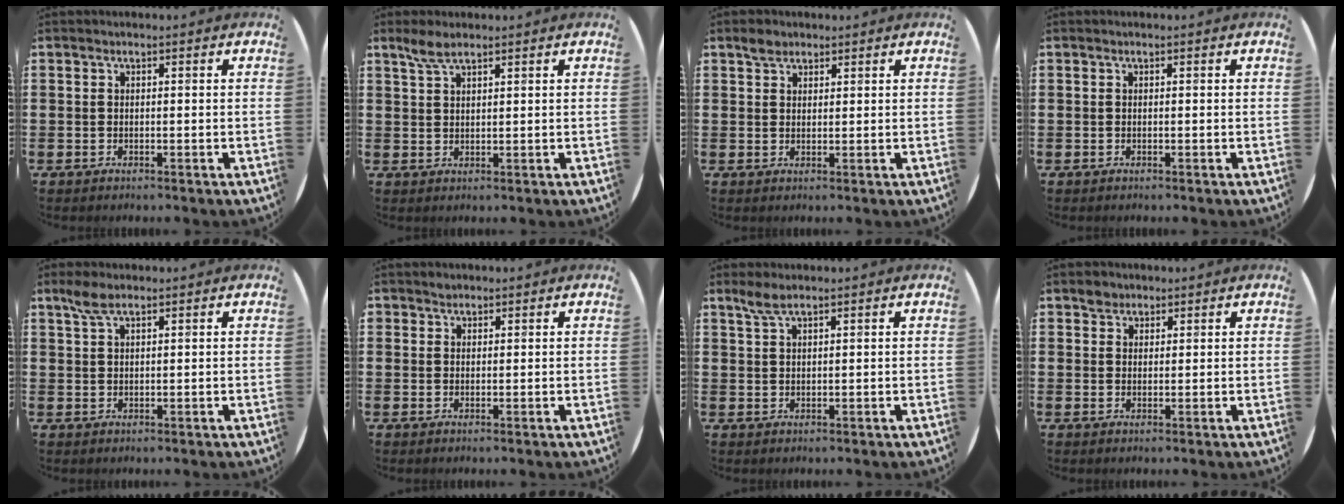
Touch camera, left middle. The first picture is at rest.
{"total": 2.9, "force": [2.3, 0.8, 1.6], "torque": [-0.035, 0.005, 0.042]}
{"total": 2.0, "force": [1.7, 1.1, 0.3], "torque": [0.001, 0.002, 0.031]}
{"total": 0.0}
{"total": 2.9, "force": [2.1, 1.0, 1.7], "torque": [-0.038, 0.006, 0.038]}
{"total": 1.2, "force": [1.1, 0.6, -0.1], "torque": [0.002, 0.003, 0.021]}
{"total": 2.5, "force": [2.0, 0.5, 1.5], "torque": [-0.032, 0.004, 0.036]}
{"total": 2.0, "force": [1.6, 1.1, 0.0], "torque": [0.006, 0.001, 0.031]}